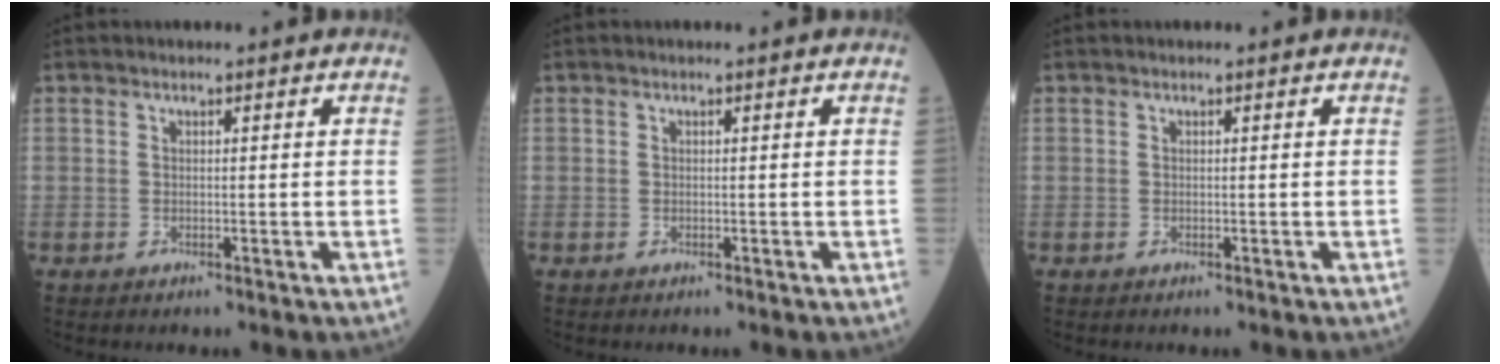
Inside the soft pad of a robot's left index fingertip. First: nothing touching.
{"total": 0.0}
{"total": 0.0}